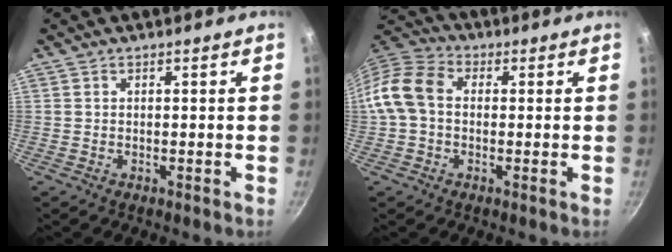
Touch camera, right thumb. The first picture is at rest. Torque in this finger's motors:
{"motor_torque": [-0.28, 0.52, 0.23, -0.23, 0.13]}